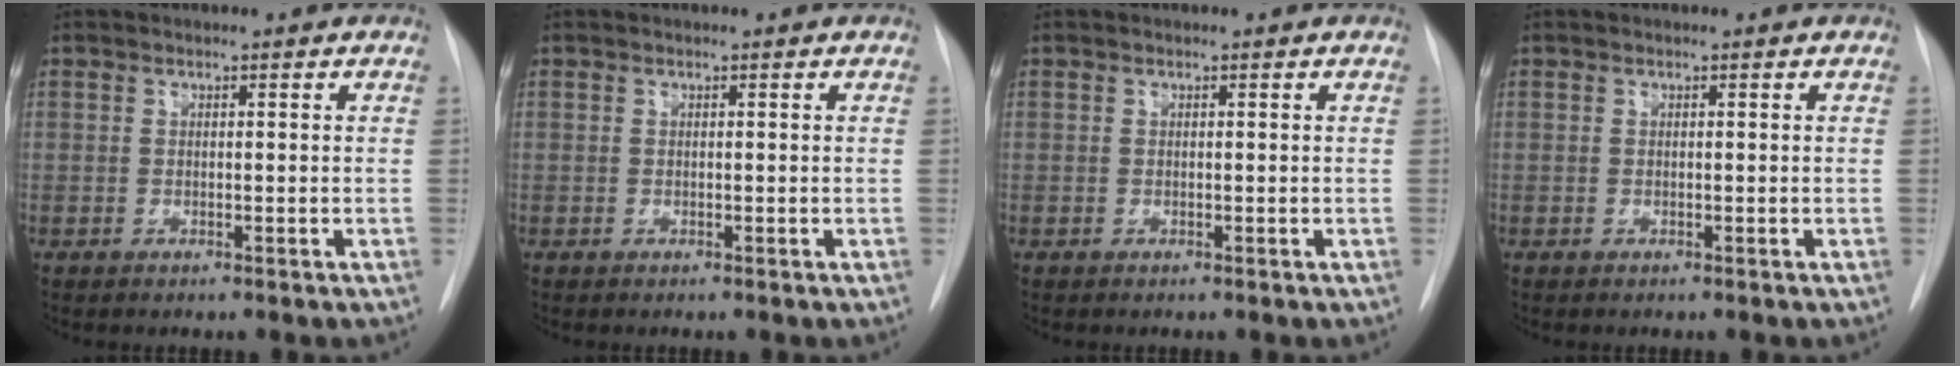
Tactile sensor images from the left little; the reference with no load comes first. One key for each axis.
{"total": 0.0}
{"total": 0.0}
{"total": 0.0}